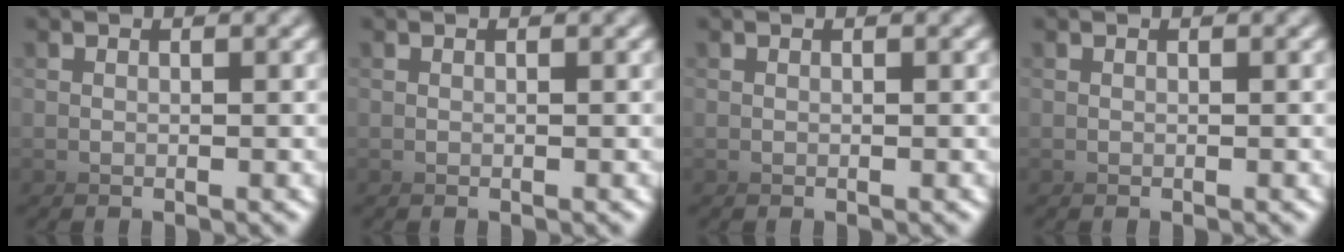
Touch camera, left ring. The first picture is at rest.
{"total": 0.0}
{"total": 0.0}
{"total": 0.0}